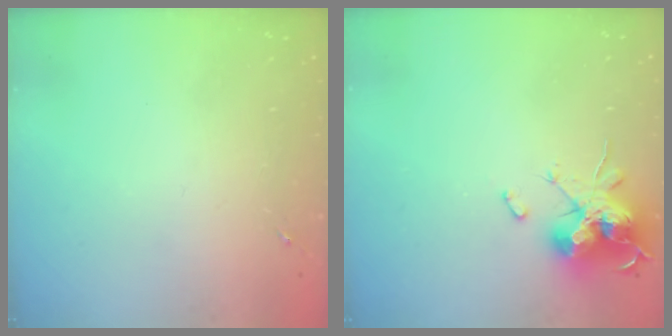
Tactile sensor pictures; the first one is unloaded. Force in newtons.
{"total": 16.4, "press": 16.4, "slide": 0.1}